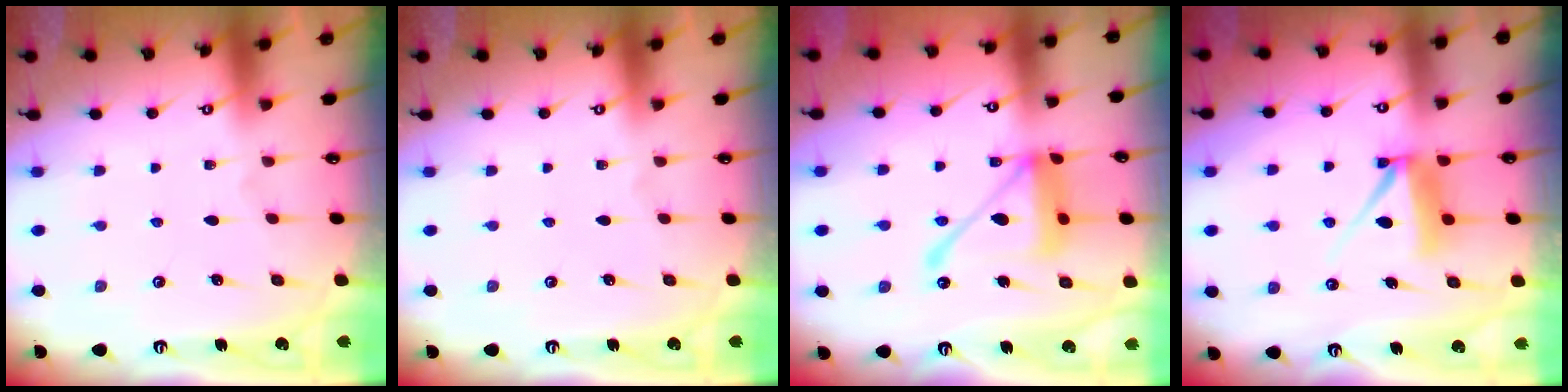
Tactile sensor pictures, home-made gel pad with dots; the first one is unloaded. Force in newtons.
{"total": 0.0}
{"total": 16.0, "press": 16.0, "slide": 1.6}
{"total": 7.4, "press": 7.4, "slide": 0.4}